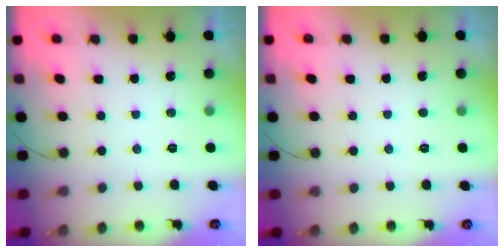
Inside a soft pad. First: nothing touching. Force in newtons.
{"total": 1.6, "press": 1.6, "slide": 0.2}